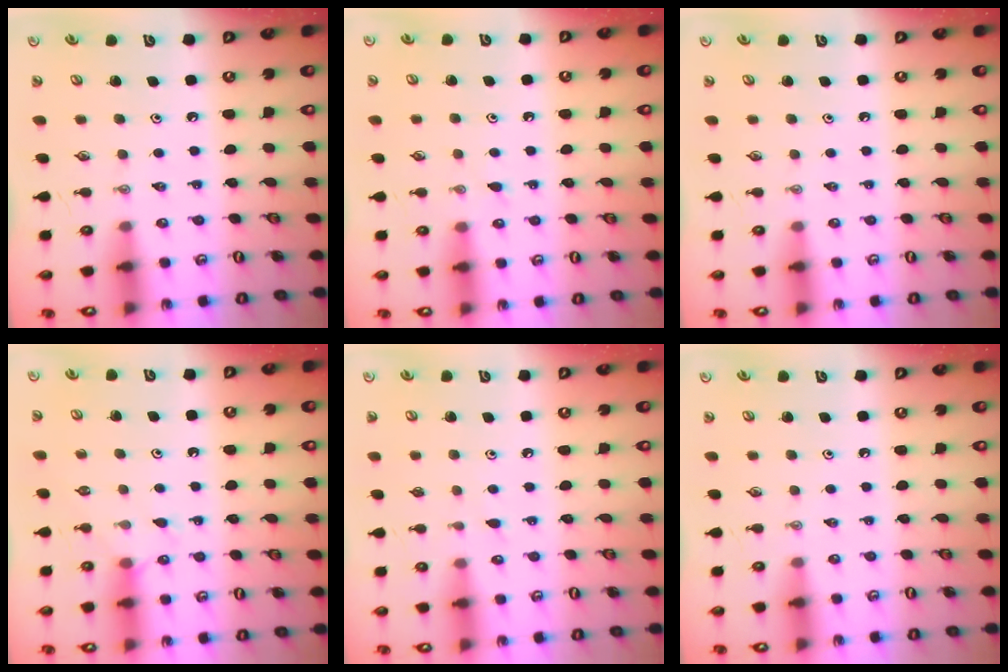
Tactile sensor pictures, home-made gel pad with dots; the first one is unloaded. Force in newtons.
{"total": 3.1, "press": 3.1, "slide": 0.4}
{"total": 0.0}
{"total": 5.2, "press": 5.2, "slide": 0.6}
{"total": 3.3, "press": 3.2, "slide": 0.5}
{"total": 0.0}